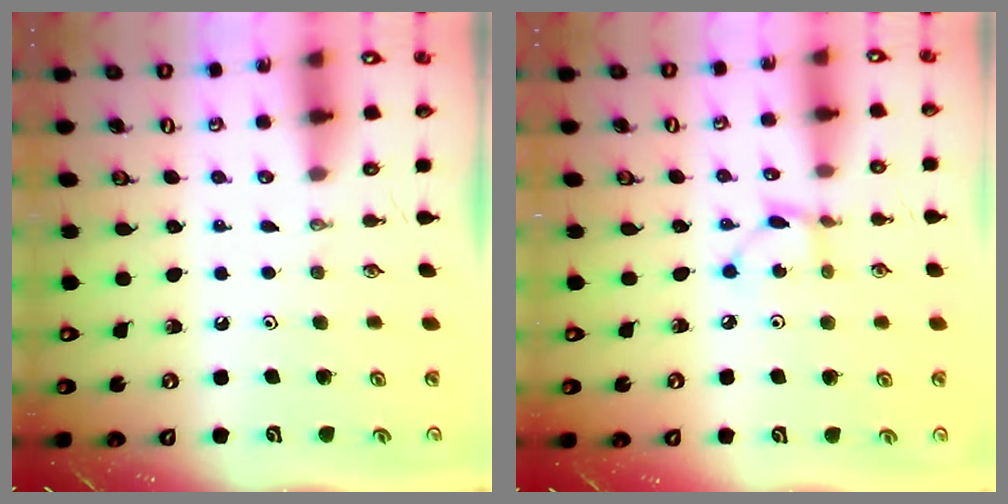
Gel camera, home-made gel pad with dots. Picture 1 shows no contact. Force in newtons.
{"total": 2.6, "press": 2.6, "slide": 0.2}